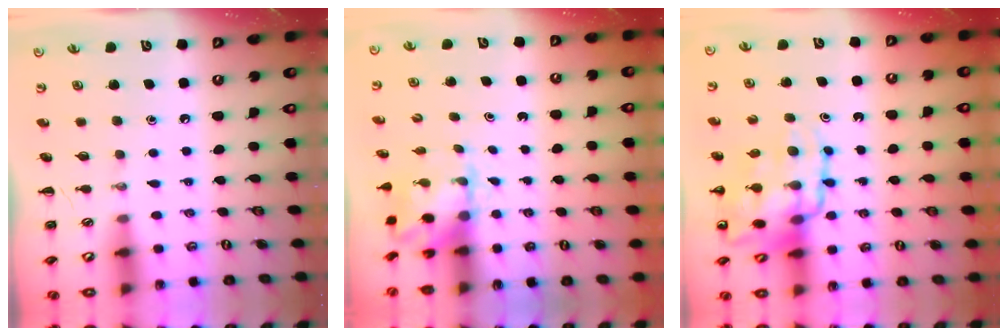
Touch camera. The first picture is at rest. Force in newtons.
{"total": 2.1, "press": 2.0, "slide": 0.7}
{"total": 15.8, "press": 15.3, "slide": 3.7}